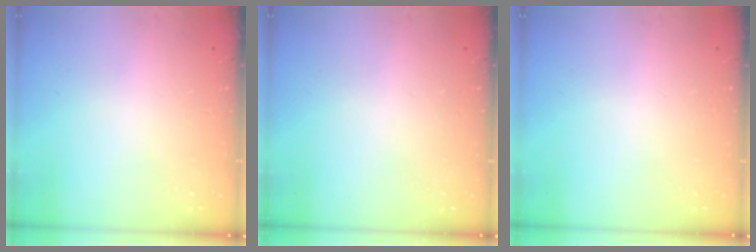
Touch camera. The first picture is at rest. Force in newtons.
{"total": 0.0}
{"total": 0.0}